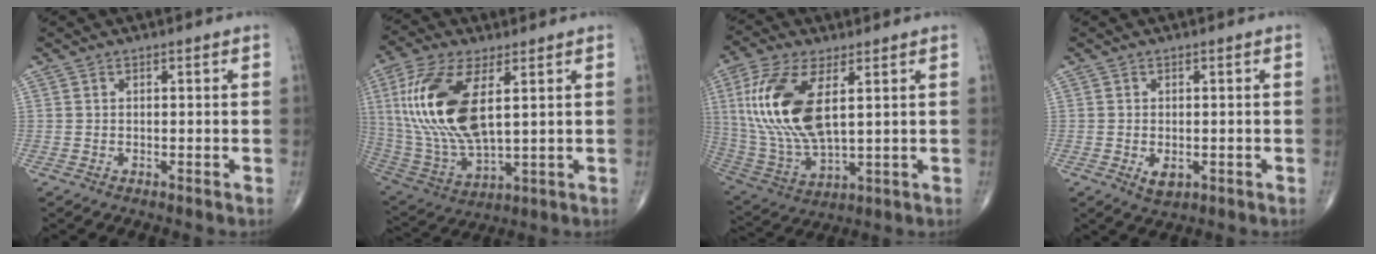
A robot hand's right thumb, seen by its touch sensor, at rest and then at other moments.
{"total": 19.7, "force": [4.5, 8.5, 17.1], "torque": [-0.375, -0.021, 0.093]}
{"total": 17.9, "force": [4.3, 7.9, 15.5], "torque": [-0.341, -0.017, 0.091]}
{"total": 2.6, "force": [-0.7, 1.6, 2.0], "torque": [-0.028, -0.003, -0.006]}